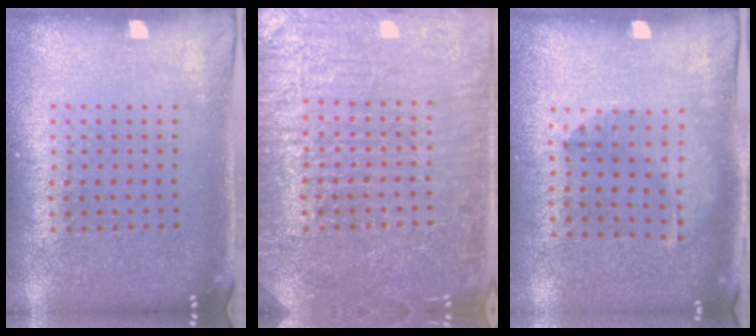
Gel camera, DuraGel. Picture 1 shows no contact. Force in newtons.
{"total": 7.2, "press": 7.1, "slide": 1.1}
{"total": 1.4, "press": 0.9, "slide": 1.0}